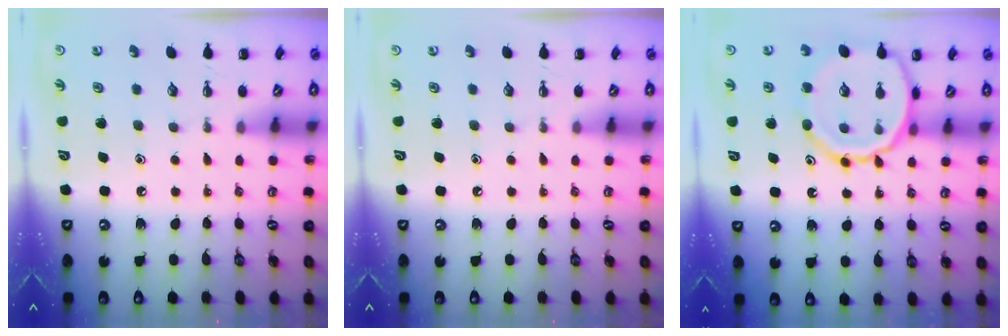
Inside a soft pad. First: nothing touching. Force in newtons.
{"total": 0.0}
{"total": 13.3, "press": 13.2, "slide": 1.2}